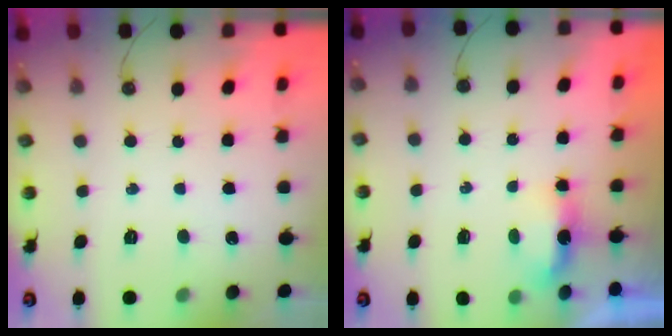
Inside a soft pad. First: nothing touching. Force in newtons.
{"total": 3.9, "press": 3.8, "slide": 0.8}